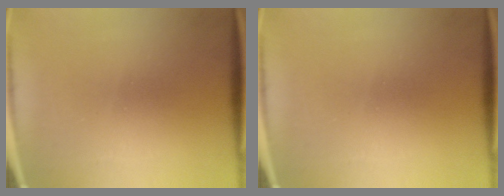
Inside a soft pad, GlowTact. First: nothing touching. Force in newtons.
{"total": 0.0}